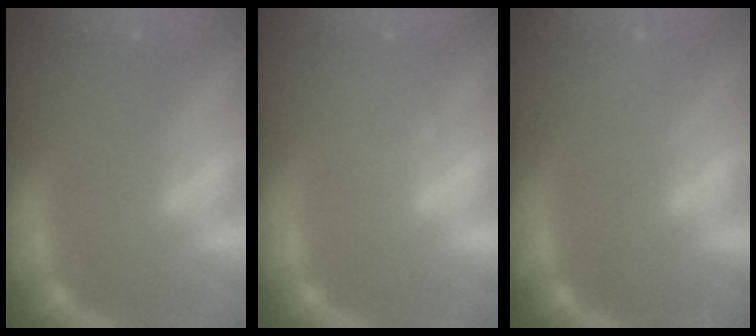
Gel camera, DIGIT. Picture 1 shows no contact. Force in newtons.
{"total": 2.0}
{"total": 1.9}